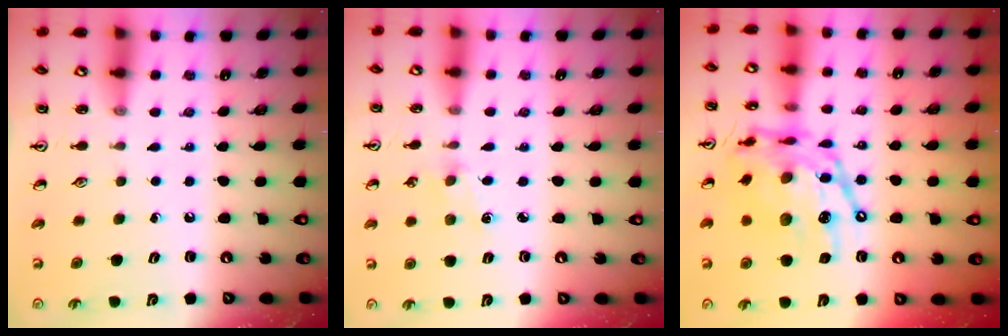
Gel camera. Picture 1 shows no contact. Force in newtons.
{"total": 1.5, "press": 1.4, "slide": 0.2}
{"total": 19.7, "press": 19.6, "slide": 1.7}